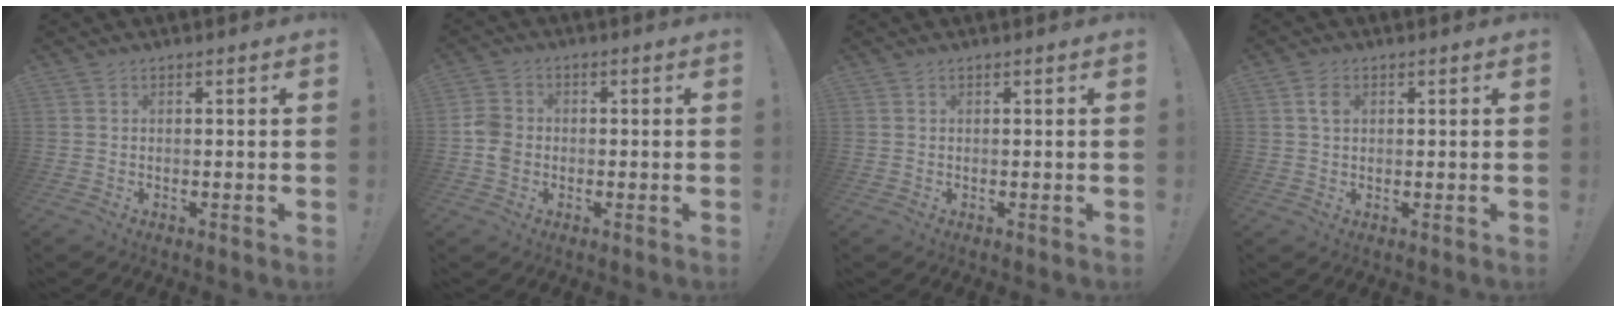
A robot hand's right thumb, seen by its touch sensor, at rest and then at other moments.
{"total": 6.0, "force": [-1.4, 5.0, 3.1], "torque": [-0.071, 0.016, -0.024]}
{"total": 0.0}
{"total": 2.7, "force": [1.0, 1.9, 1.7], "torque": [-0.013, -0.004, 0.013]}